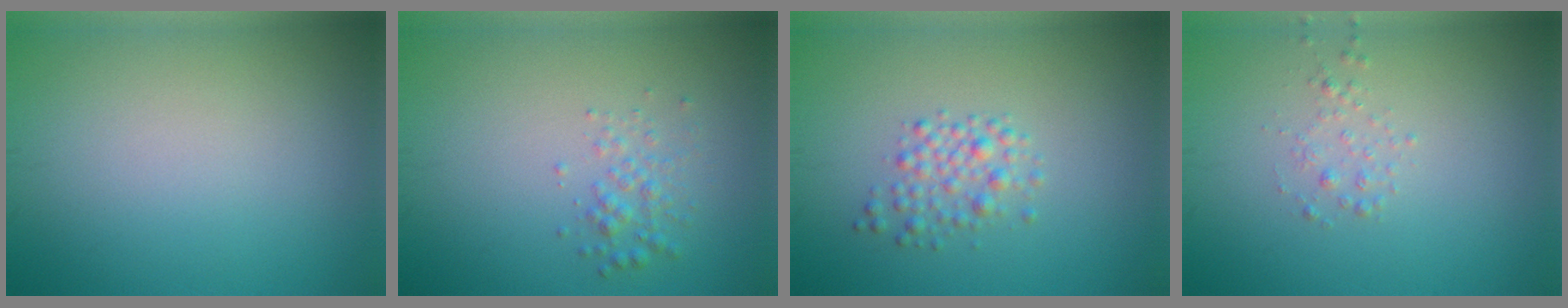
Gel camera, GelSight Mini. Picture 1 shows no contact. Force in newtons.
{"total": 1.7, "press": 1.7, "slide": 0.1}
{"total": 2.2, "press": 2.2, "slide": 0.1}
{"total": 0.9, "press": 0.9, "slide": 0.0}